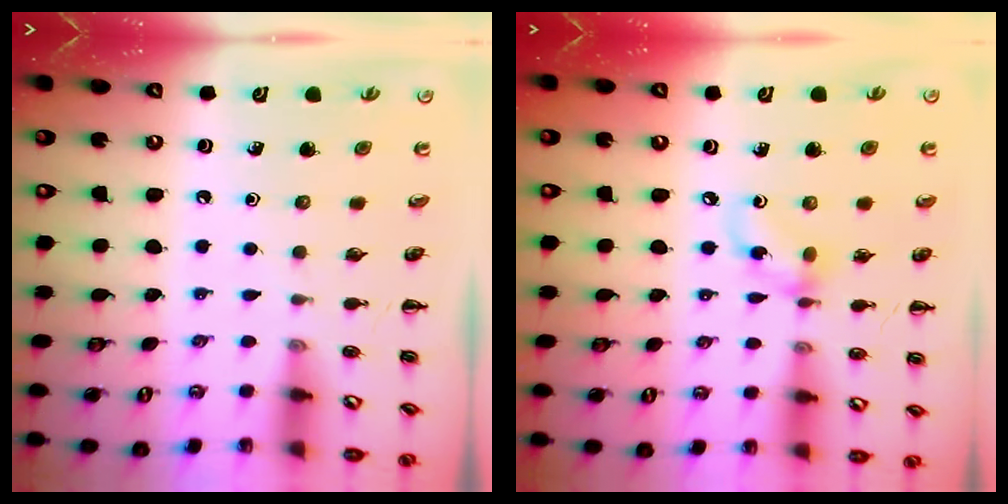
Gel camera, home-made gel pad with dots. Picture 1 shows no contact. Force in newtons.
{"total": 6.8, "press": 6.7, "slide": 1.0}